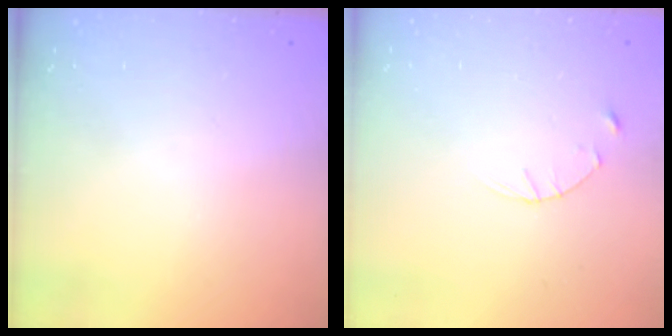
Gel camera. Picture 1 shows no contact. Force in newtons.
{"total": 2.8, "press": 2.8, "slide": 0.4}